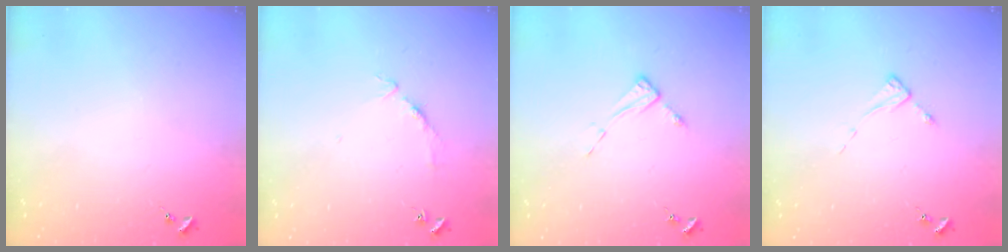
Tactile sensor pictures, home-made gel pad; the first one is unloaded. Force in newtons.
{"total": 3.3, "press": 3.3, "slide": 0.4}
{"total": 5.4, "press": 5.3, "slide": 0.5}
{"total": 2.5, "press": 2.5, "slide": 0.3}